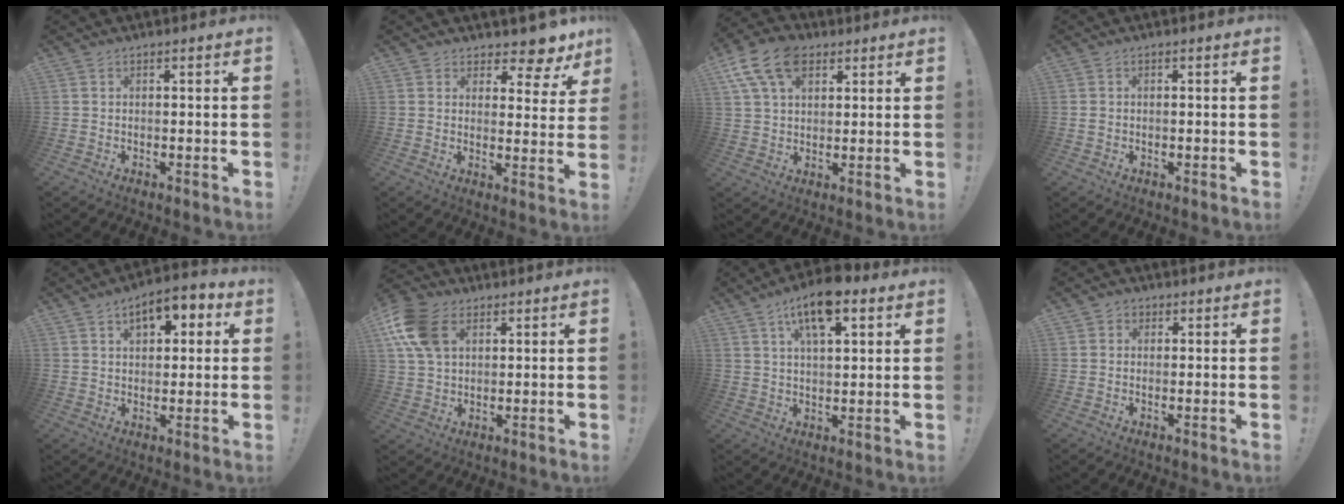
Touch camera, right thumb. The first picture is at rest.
{"total": 6.6, "force": [5.4, 2.8, 2.5], "torque": [-0.026, -0.056, 0.096]}
{"total": 13.4, "force": [6.3, 8.8, 7.9], "torque": [-0.141, -0.017, 0.121]}
{"total": 1.1, "force": [-0.3, 0.8, 0.7], "torque": [-0.013, 0.004, -0.004]}
{"total": 8.3, "force": [3.5, 5.0, 5.7], "torque": [-0.075, -0.007, 0.060]}
{"total": 14.3, "force": [5.1, 10.0, 8.8], "torque": [-0.176, -0.005, 0.099]}
{"total": 12.2, "force": [6.7, 5.3, 8.7], "torque": [-0.133, -0.016, 0.113]}
{"total": 1.9, "force": [0.2, 1.8, 0.7], "torque": [-0.012, 0.002, 0.004]}